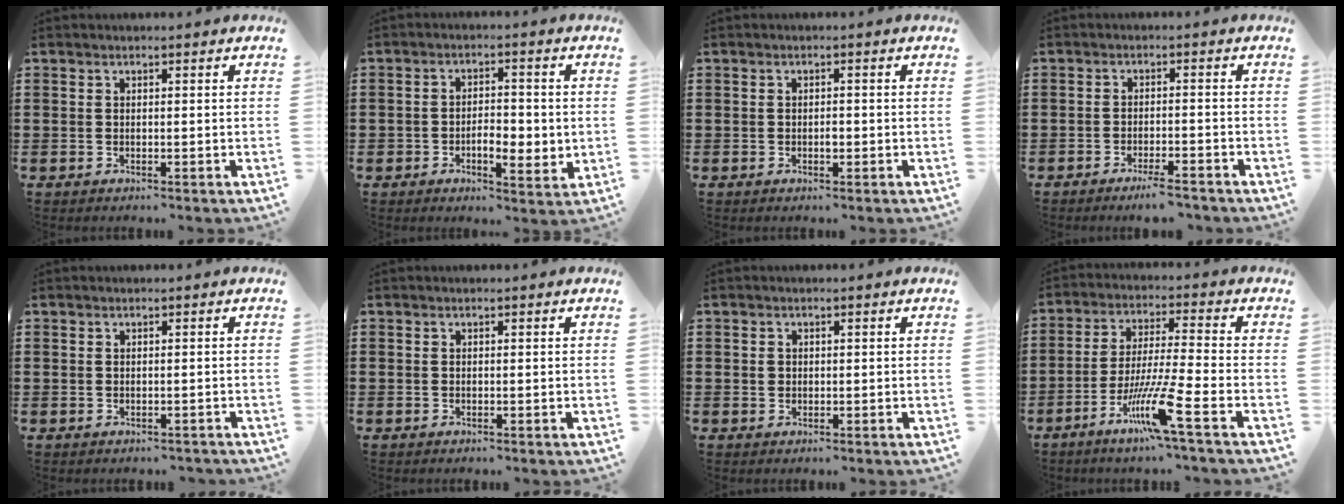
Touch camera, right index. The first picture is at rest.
{"total": 4.8, "force": [-1.2, 2.8, 3.7], "torque": [-0.063, 0.004, -0.026]}
{"total": 1.2, "force": [-0.3, 0.5, 1.0], "torque": [-0.019, -0.001, -0.006]}
{"total": 3.3, "force": [-2.8, 0.1, 1.8], "torque": [-0.037, -0.004, -0.056]}
{"total": 0.6, "force": [-0.3, 0.6, 0.0], "torque": [-0.003, 0.002, -0.007]}
{"total": 0.0}
{"total": 0.8, "force": [0.2, 0.8, 0.3], "torque": [-0.007, 0.005, 0.003]}
{"total": 10.2, "force": [-5.7, 0.0, 8.4], "torque": [-0.171, -0.008, -0.110]}